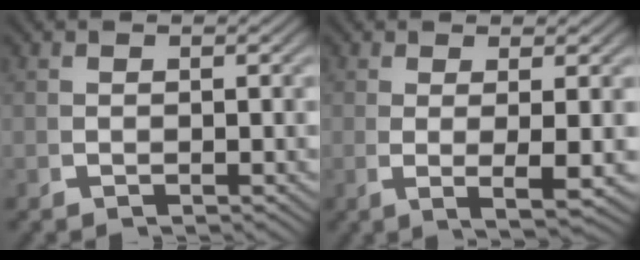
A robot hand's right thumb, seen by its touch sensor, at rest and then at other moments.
{"total": 3.8, "force": [0.1, 0.6, 3.8], "torque": [-0.075, -0.010, 0.008]}